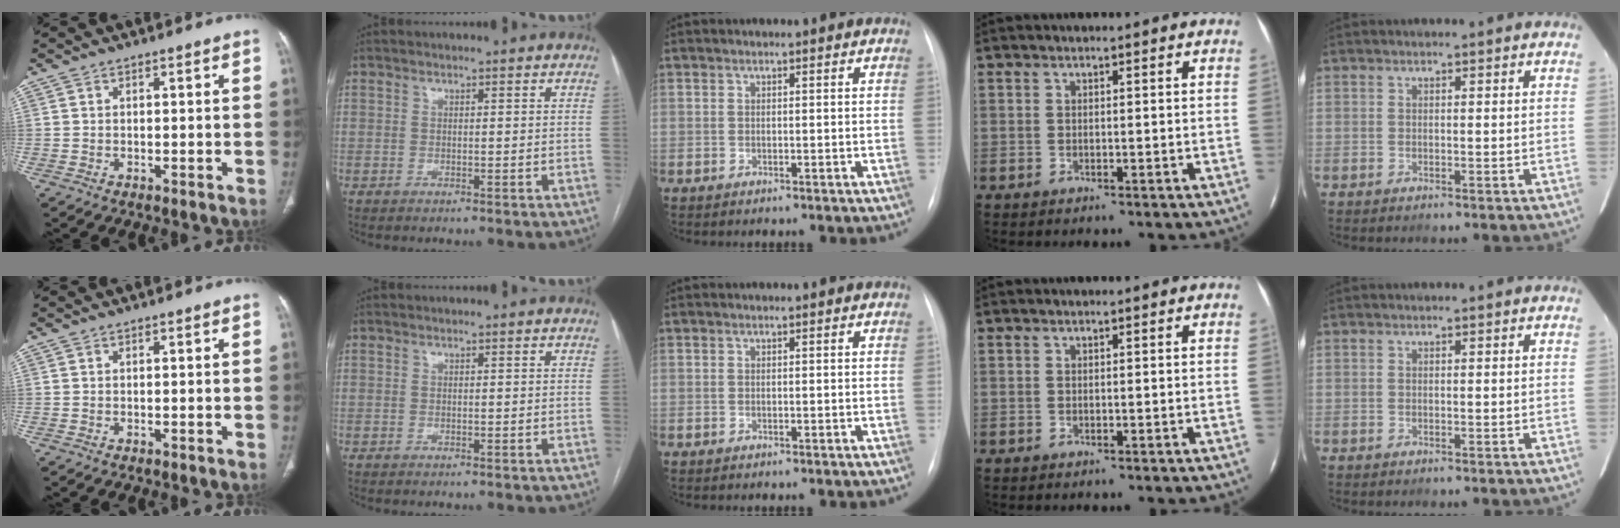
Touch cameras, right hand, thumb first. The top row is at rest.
{}